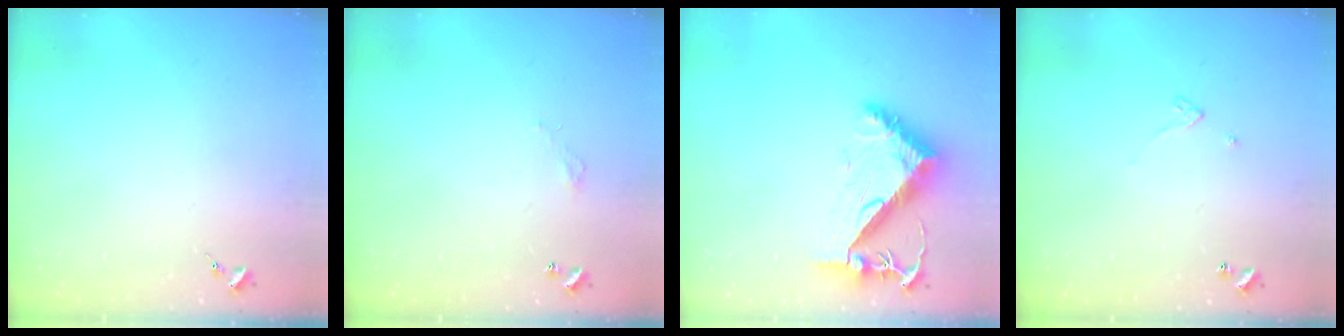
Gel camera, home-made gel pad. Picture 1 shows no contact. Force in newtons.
{"total": 2.7, "press": 2.7, "slide": 0.2}
{"total": 9.5, "press": 9.5, "slide": 1.1}
{"total": 3.4, "press": 3.4, "slide": 0.1}